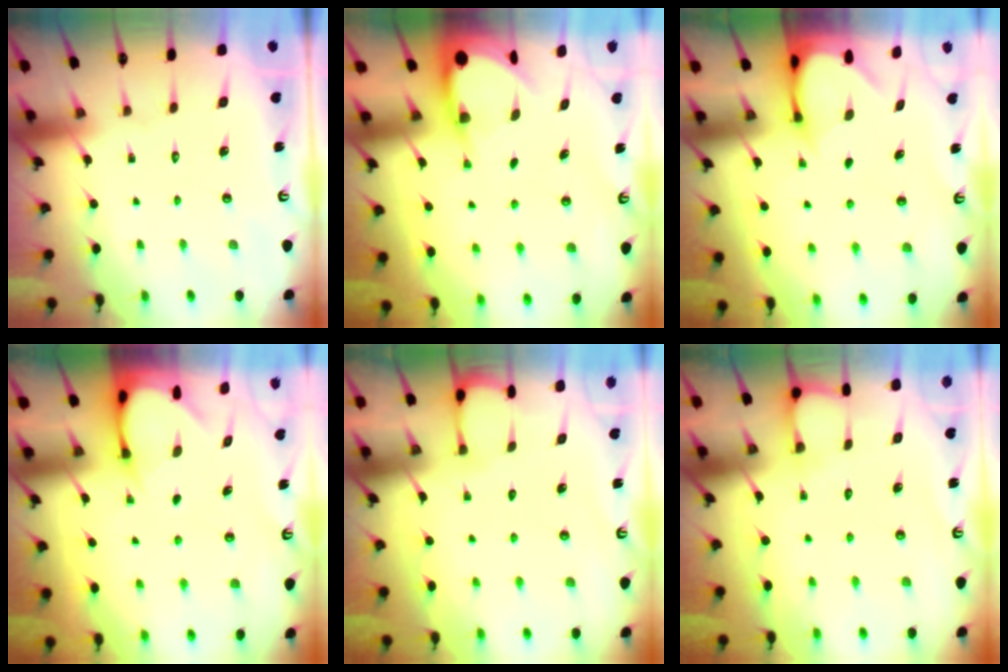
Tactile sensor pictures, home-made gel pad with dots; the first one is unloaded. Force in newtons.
{"total": 3.9, "press": 3.9, "slide": 0.3}
{"total": 3.4, "press": 3.4, "slide": 0.3}
{"total": 4.0, "press": 4.0, "slide": 0.4}
{"total": 2.1, "press": 2.1, "slide": 0.2}
{"total": 3.9, "press": 3.9, "slide": 0.5}